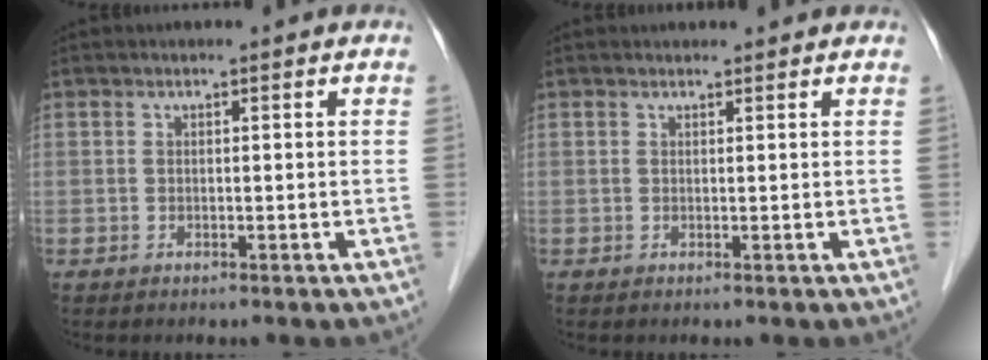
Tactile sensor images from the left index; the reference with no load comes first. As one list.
[{"total": 1.9, "force": [1.8, 0.4, 0.3], "torque": [-0.013, 0.012, 0.022]}]